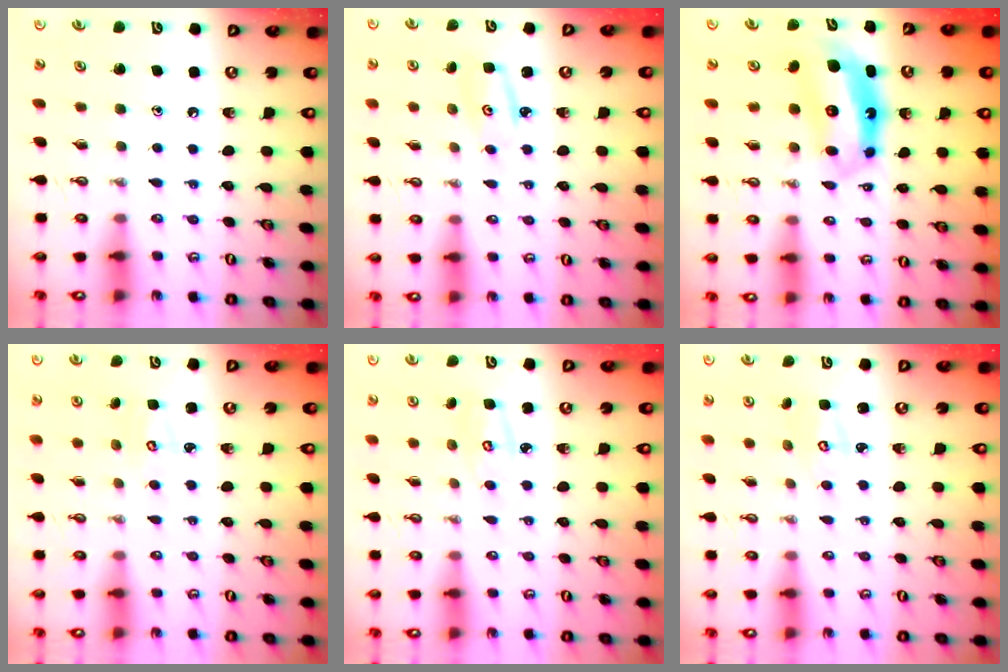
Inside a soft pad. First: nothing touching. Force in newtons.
{"total": 2.9, "press": 2.9, "slide": 0.3}
{"total": 7.3, "press": 7.3, "slide": 1.1}
{"total": 3.0, "press": 3.0, "slide": 0.3}
{"total": 5.0, "press": 5.0, "slide": 0.4}
{"total": 4.1, "press": 4.1, "slide": 0.5}